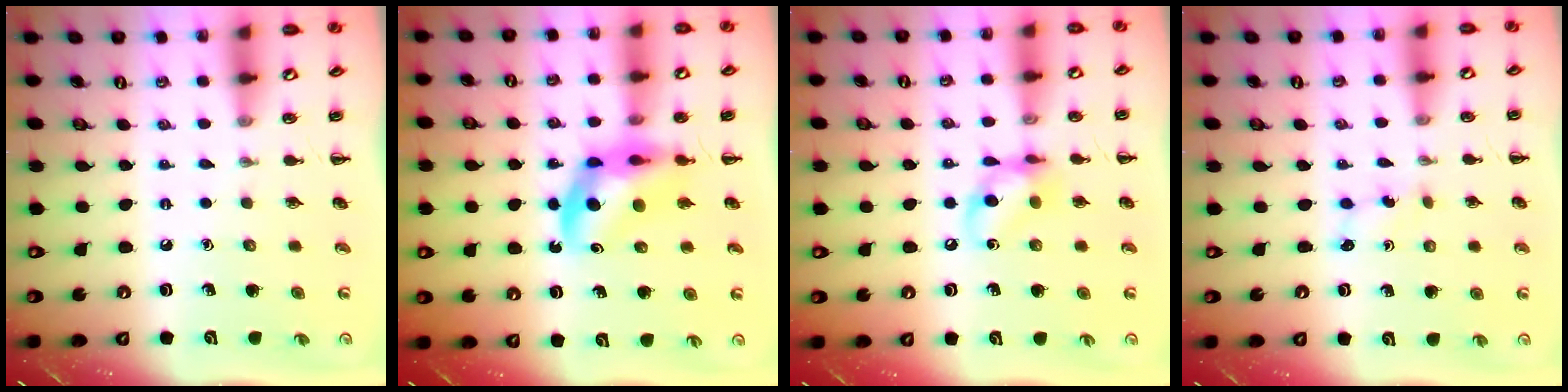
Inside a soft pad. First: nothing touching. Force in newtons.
{"total": 9.4, "press": 9.0, "slide": 2.8}
{"total": 9.5, "press": 9.5, "slide": 1.2}
{"total": 2.2, "press": 2.1, "slide": 0.8}